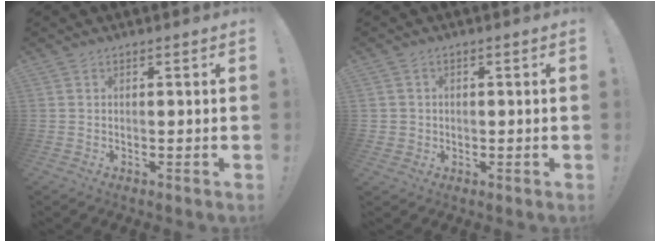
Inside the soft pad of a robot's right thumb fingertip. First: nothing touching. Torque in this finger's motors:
{"motor_torque": [0.00, -0.15, 0.31, -0.18, -0.03]}